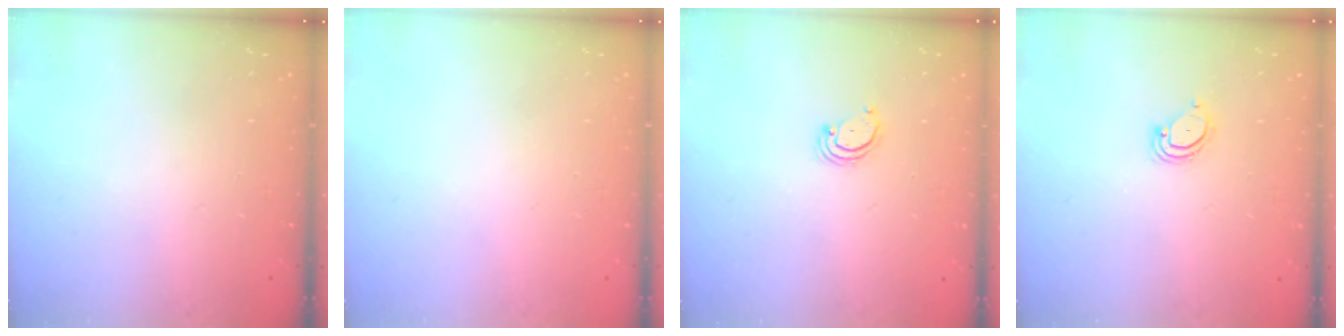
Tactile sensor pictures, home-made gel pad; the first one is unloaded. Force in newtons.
{"total": 0.0}
{"total": 2.8, "press": 2.8, "slide": 0.3}
{"total": 3.5, "press": 3.5, "slide": 0.3}